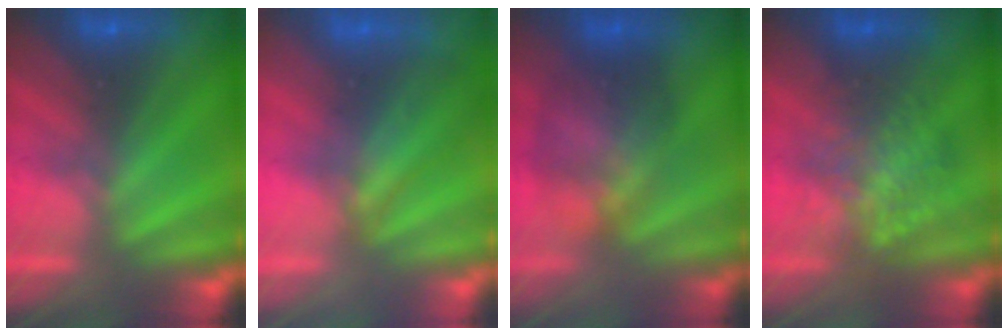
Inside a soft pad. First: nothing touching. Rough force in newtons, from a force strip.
{"total": 3.4}
{"total": 6.5}
{"total": 2.3}